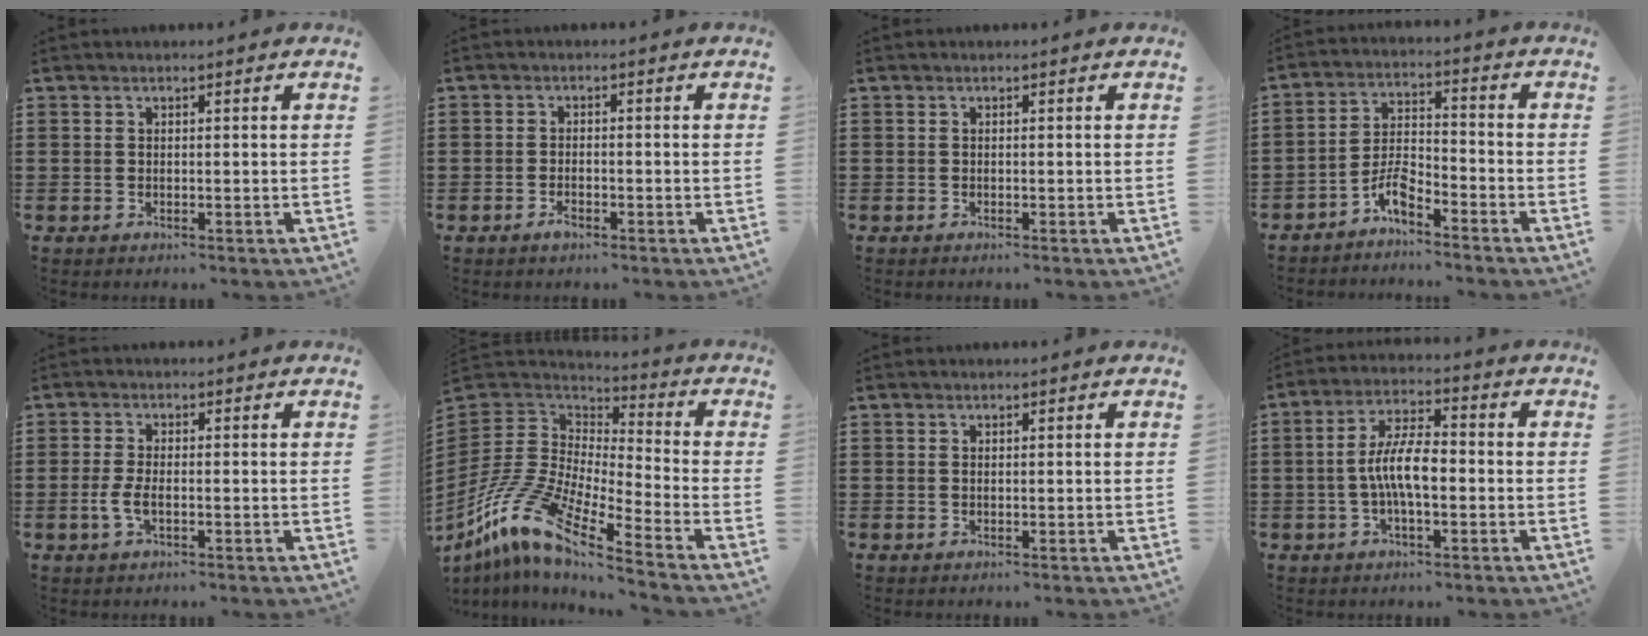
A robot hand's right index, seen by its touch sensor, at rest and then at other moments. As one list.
[{"total": 1.8, "force": [-1.1, 0.7, 1.3], "torque": [-0.024, 0.000, -0.020]}, {"total": 0.0}, {"total": 4.9, "force": [-4.1, 1.3, 2.5], "torque": [-0.060, 0.005, -0.085]}, {"total": 3.0, "force": [-0.8, 1.1, 2.6], "torque": [-0.061, -0.003, -0.017]}, {"total": 12.7, "force": [-9.8, 2.8, 7.5], "torque": [-0.195, -0.005, -0.208]}, {"total": 0.0}, {"total": 7.2, "force": [-1.1, 2.4, 6.7], "torque": [-0.138, 0.002, -0.025]}]